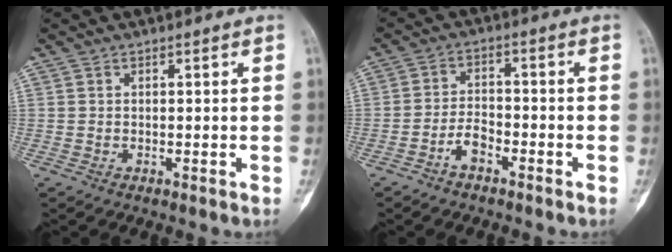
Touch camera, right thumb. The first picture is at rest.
{"total": 4.3, "force": [-2.8, 2.2, 2.5], "torque": [-0.041, 0.026, -0.054]}